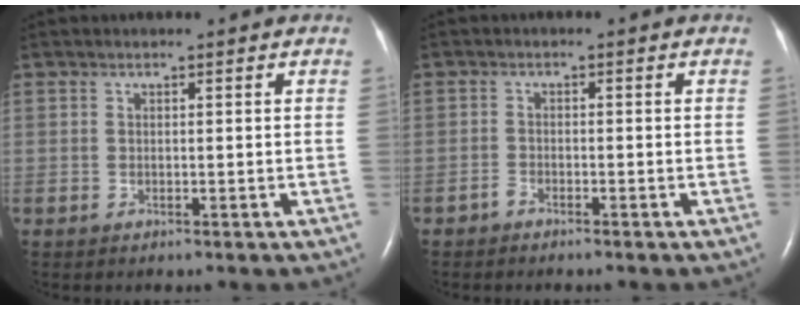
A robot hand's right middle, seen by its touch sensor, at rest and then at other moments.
{"total": 1.0, "force": [-1.0, 0.3, 0.3], "torque": [-0.010, 0.000, -0.018]}